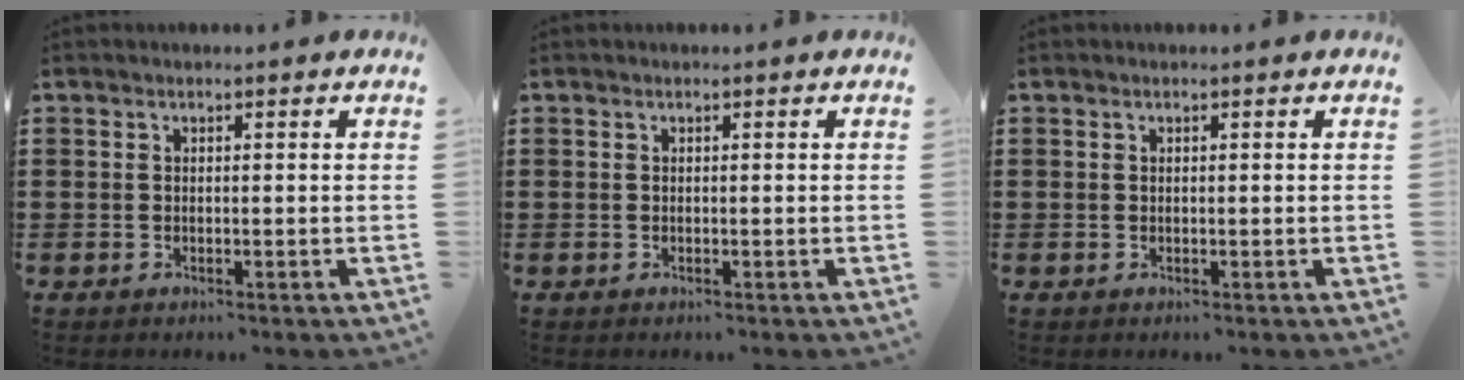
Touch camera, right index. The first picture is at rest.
{"total": 0.0}
{"total": 0.0}